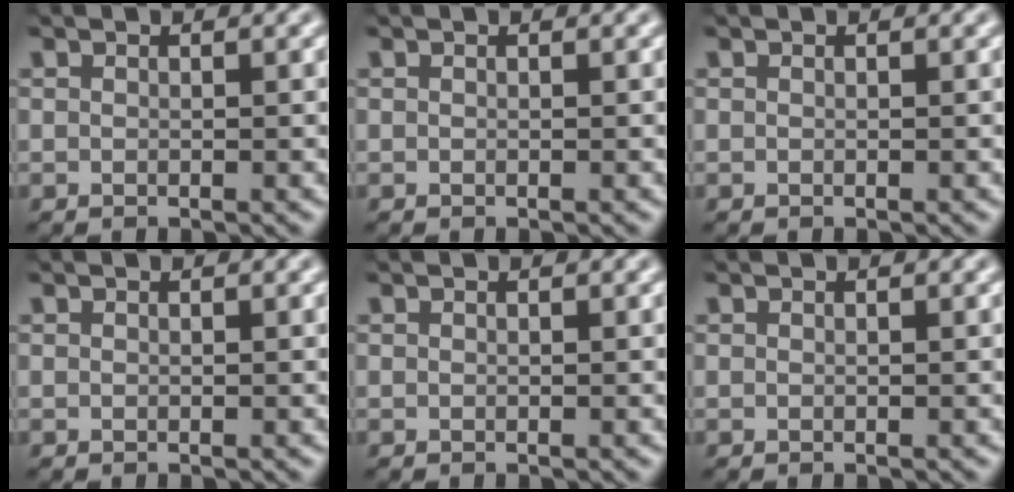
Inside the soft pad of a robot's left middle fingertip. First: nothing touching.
{"total": 0.0}
{"total": 0.0}
{"total": 0.0}
{"total": 0.0}
{"total": 0.0}